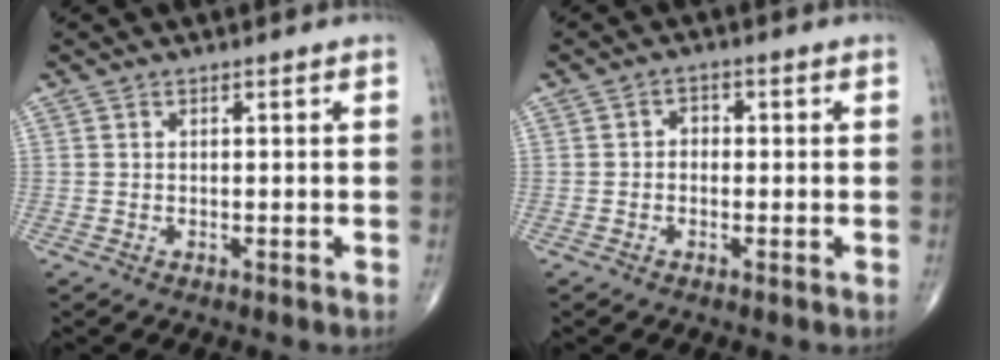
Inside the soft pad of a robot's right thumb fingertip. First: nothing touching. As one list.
[{"total": 2.2, "force": [-0.1, 1.7, 1.3], "torque": [-0.005, 0.011, -0.010]}]